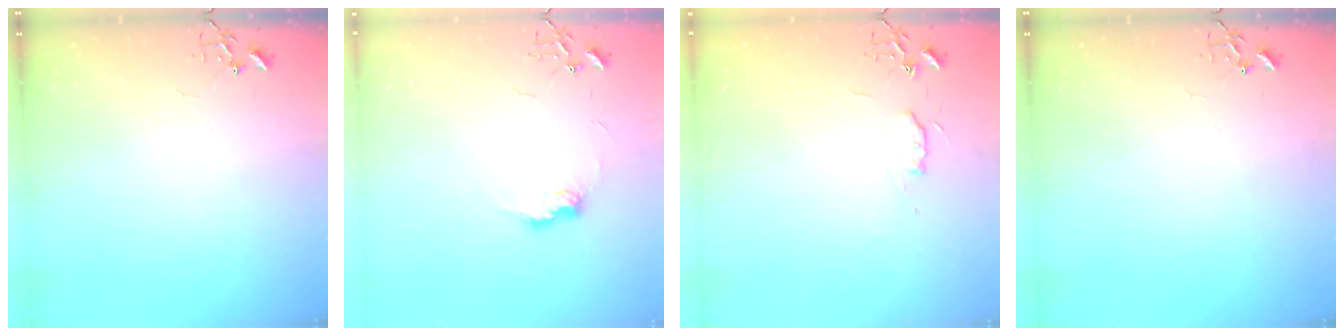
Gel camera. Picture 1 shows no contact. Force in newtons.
{"total": 8.5, "press": 8.4, "slide": 0.7}
{"total": 5.0, "press": 4.9, "slide": 0.7}
{"total": 0.0}